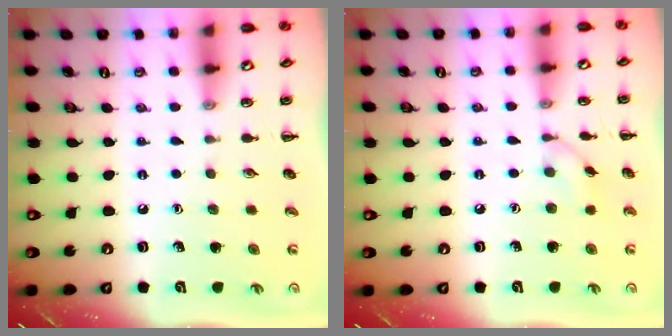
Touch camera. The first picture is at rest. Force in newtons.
{"total": 5.8, "press": 5.8, "slide": 0.6}